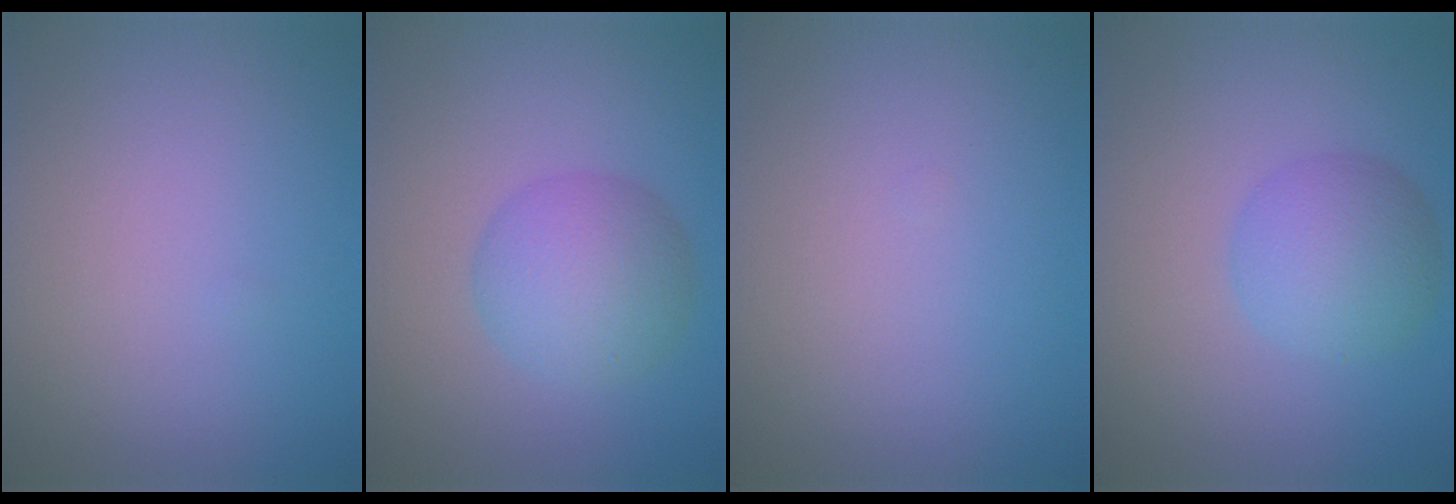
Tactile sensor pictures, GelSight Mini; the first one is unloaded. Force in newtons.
{"total": 5.0, "press": 5.0, "slide": 0.2}
{"total": 0.0}
{"total": 4.3, "press": 4.3, "slide": 0.0}